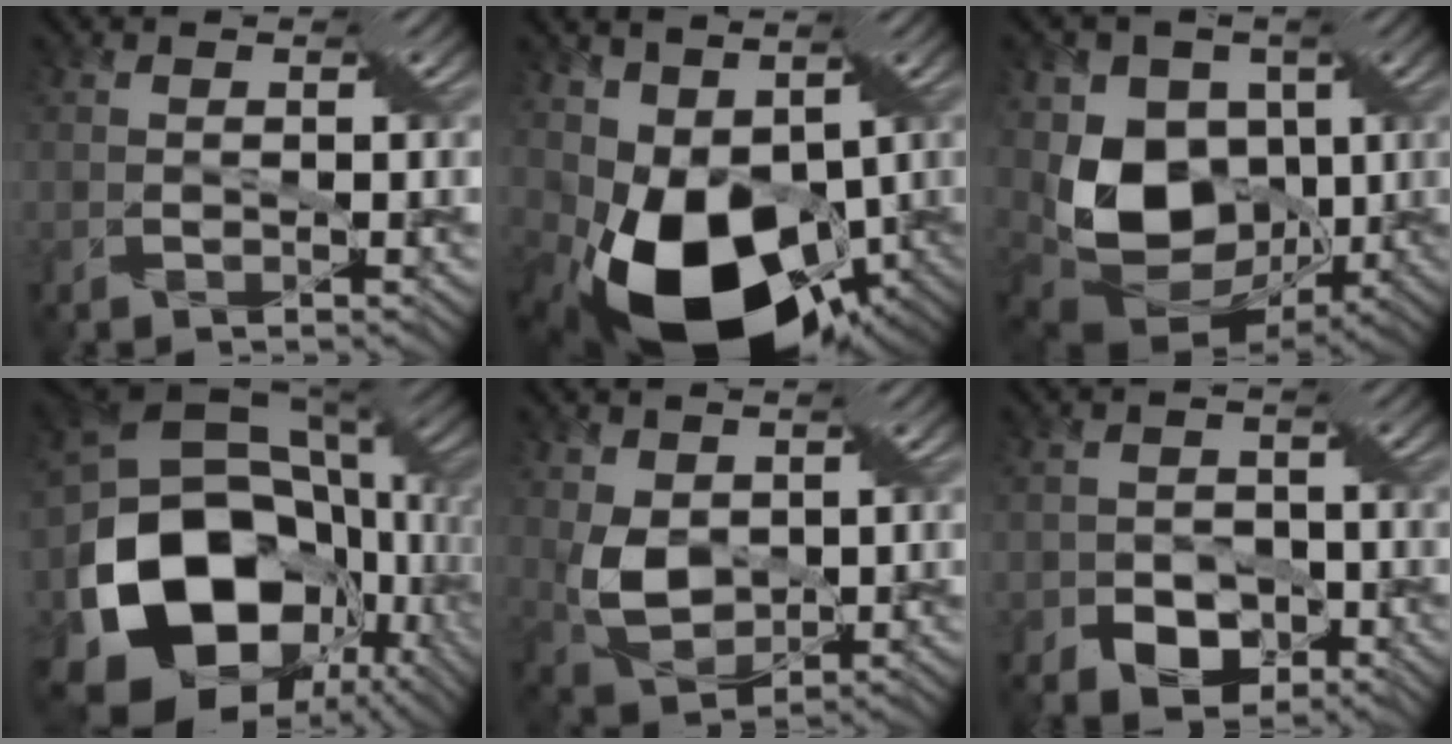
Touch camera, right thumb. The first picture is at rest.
{"total": 13.2, "force": [-1.6, 9.2, 9.3], "torque": [-0.181, -0.046, -0.016]}
{"total": 11.0, "force": [0.3, 8.7, 6.8], "torque": [-0.153, -0.025, -0.001]}
{"total": 18.7, "force": [-3.0, 13.4, 12.7], "torque": [-0.303, -0.034, -0.038]}
{"total": 6.0, "force": [1.3, 4.2, 4.0], "torque": [-0.104, -0.006, 0.022]}
{"total": 5.2, "force": [-2.9, 3.7, 2.2], "torque": [-0.032, -0.002, -0.055]}